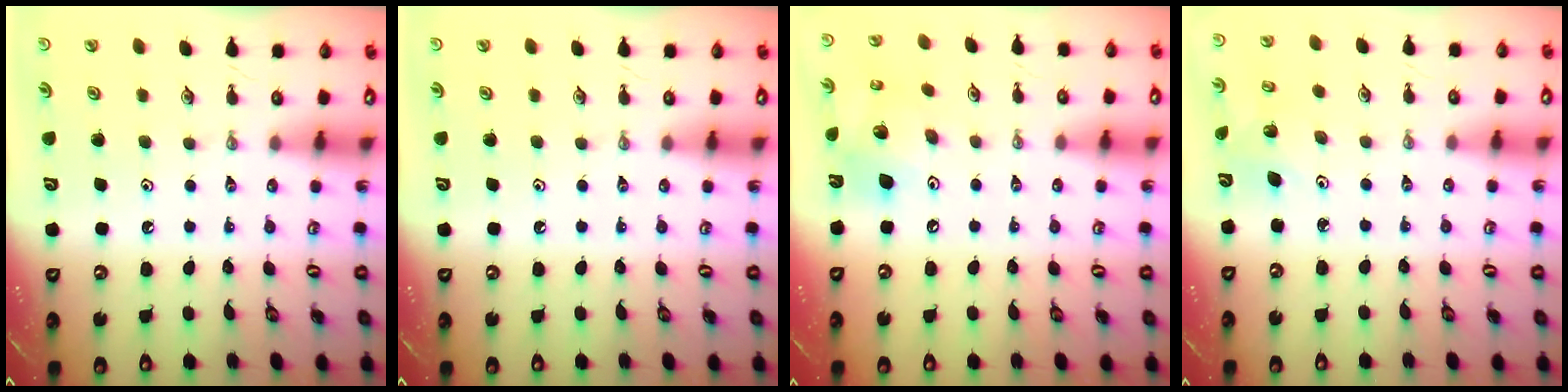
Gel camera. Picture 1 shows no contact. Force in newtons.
{"total": 0.0}
{"total": 13.5, "press": 13.3, "slide": 2.4}
{"total": 2.7, "press": 2.7, "slide": 0.3}